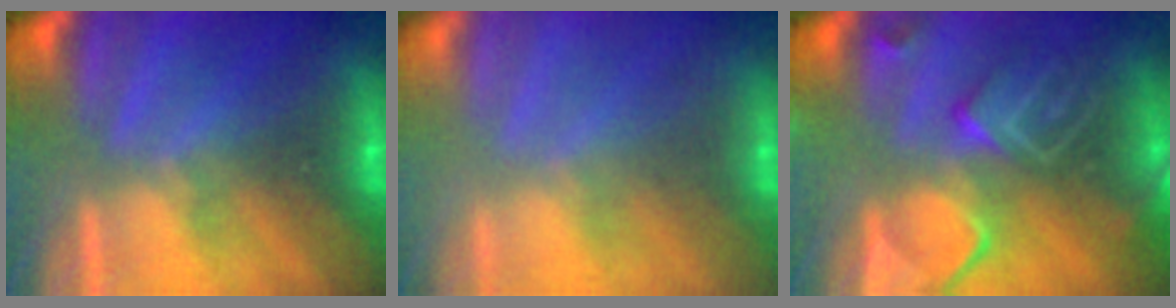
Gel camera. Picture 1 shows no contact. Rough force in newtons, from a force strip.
{"total": 2.2}
{"total": 6.1}